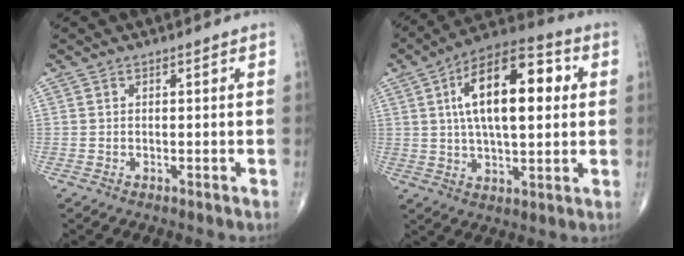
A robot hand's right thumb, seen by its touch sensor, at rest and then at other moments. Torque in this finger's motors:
{"motor_torque": [-0.90, 1.33, 1.47, 0.35, 0.52]}